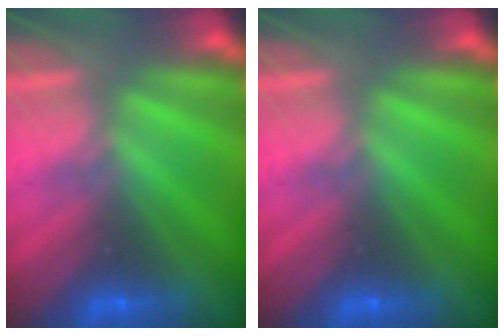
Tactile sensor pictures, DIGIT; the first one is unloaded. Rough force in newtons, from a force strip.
{"total": 0.0}